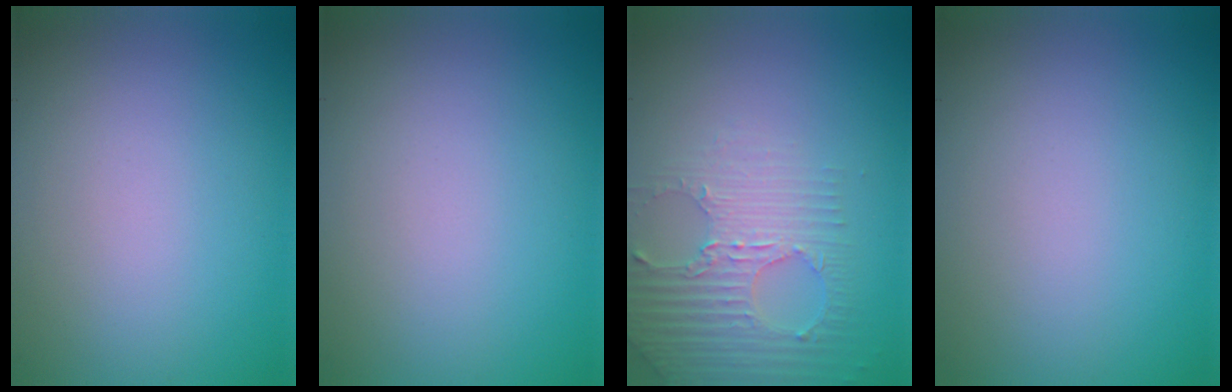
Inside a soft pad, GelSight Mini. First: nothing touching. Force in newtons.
{"total": 0.0}
{"total": 2.8, "press": 2.7, "slide": 0.9}
{"total": 0.0}